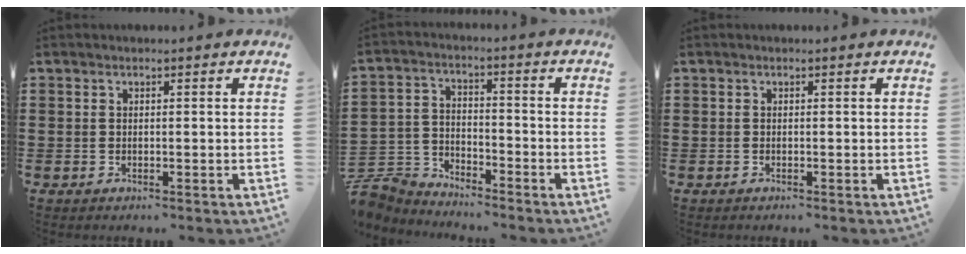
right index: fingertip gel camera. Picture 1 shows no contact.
{"total": 5.6, "force": [-5.3, 1.6, 0.5], "torque": [-0.044, -0.002, -0.117]}
{"total": 0.0}